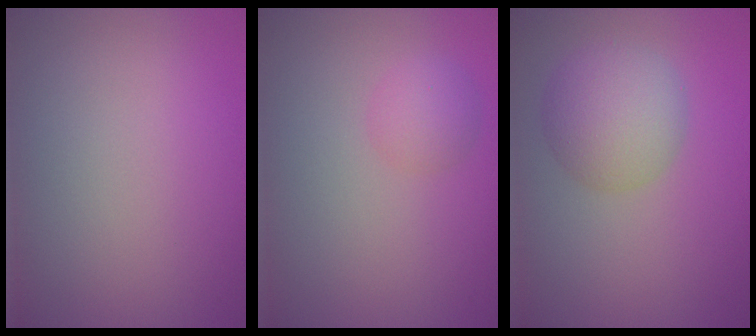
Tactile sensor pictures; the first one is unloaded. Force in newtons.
{"total": 2.0, "press": 2.0, "slide": 0.1}
{"total": 4.8, "press": 4.8, "slide": 0.1}